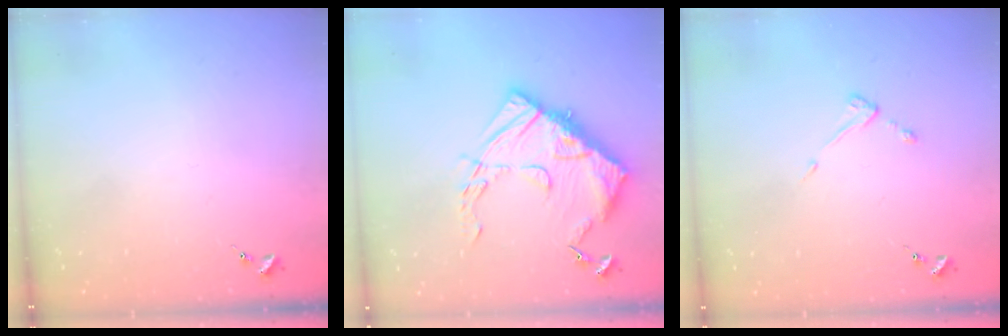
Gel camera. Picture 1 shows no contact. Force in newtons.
{"total": 15.2, "press": 15.1, "slide": 1.4}
{"total": 3.9, "press": 3.9, "slide": 0.3}